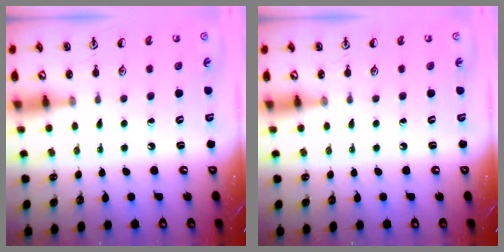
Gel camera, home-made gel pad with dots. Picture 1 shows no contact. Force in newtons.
{"total": 0.0}